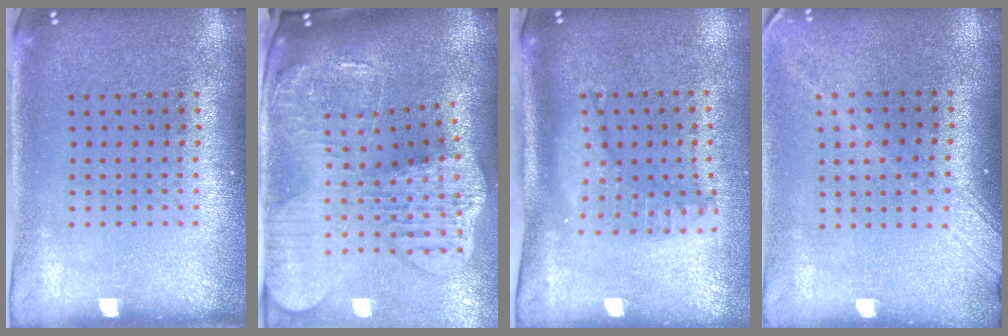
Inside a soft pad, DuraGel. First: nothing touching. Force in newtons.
{"total": 4.4, "press": 3.3, "slide": 2.9}
{"total": 1.4, "press": 1.3, "slide": 0.4}
{"total": 1.7, "press": 1.3, "slide": 1.1}